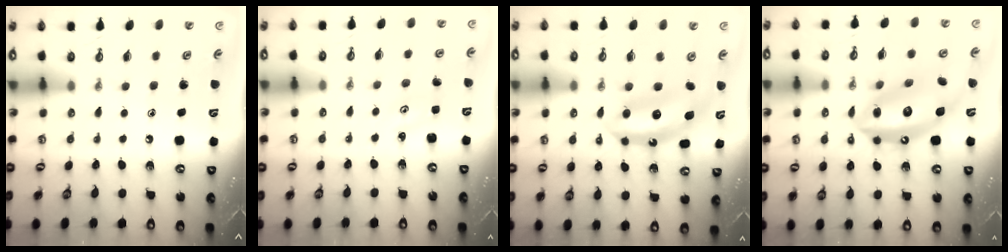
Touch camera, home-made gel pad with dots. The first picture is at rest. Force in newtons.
{"total": 2.1, "press": 2.1, "slide": 0.3}
{"total": 7.0, "press": 7.0, "slide": 0.5}
{"total": 16.7, "press": 16.6, "slide": 1.9}